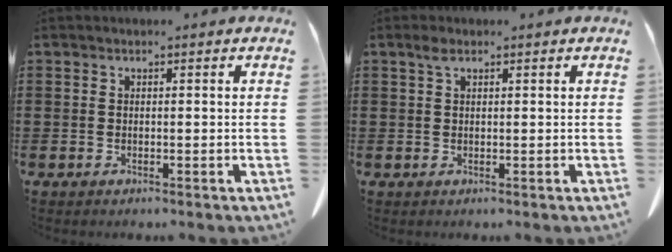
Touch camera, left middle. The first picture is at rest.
{"total": 1.4, "force": [0.7, 0.5, 1.1], "torque": [-0.025, 0.002, 0.013]}